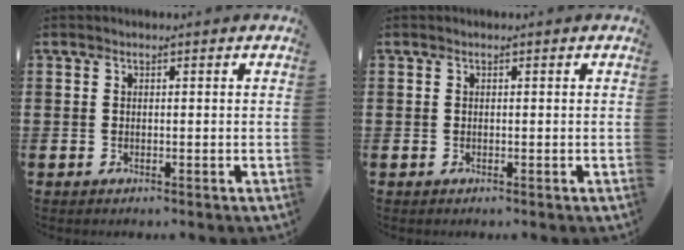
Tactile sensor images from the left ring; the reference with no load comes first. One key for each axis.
{"total": 0.0}